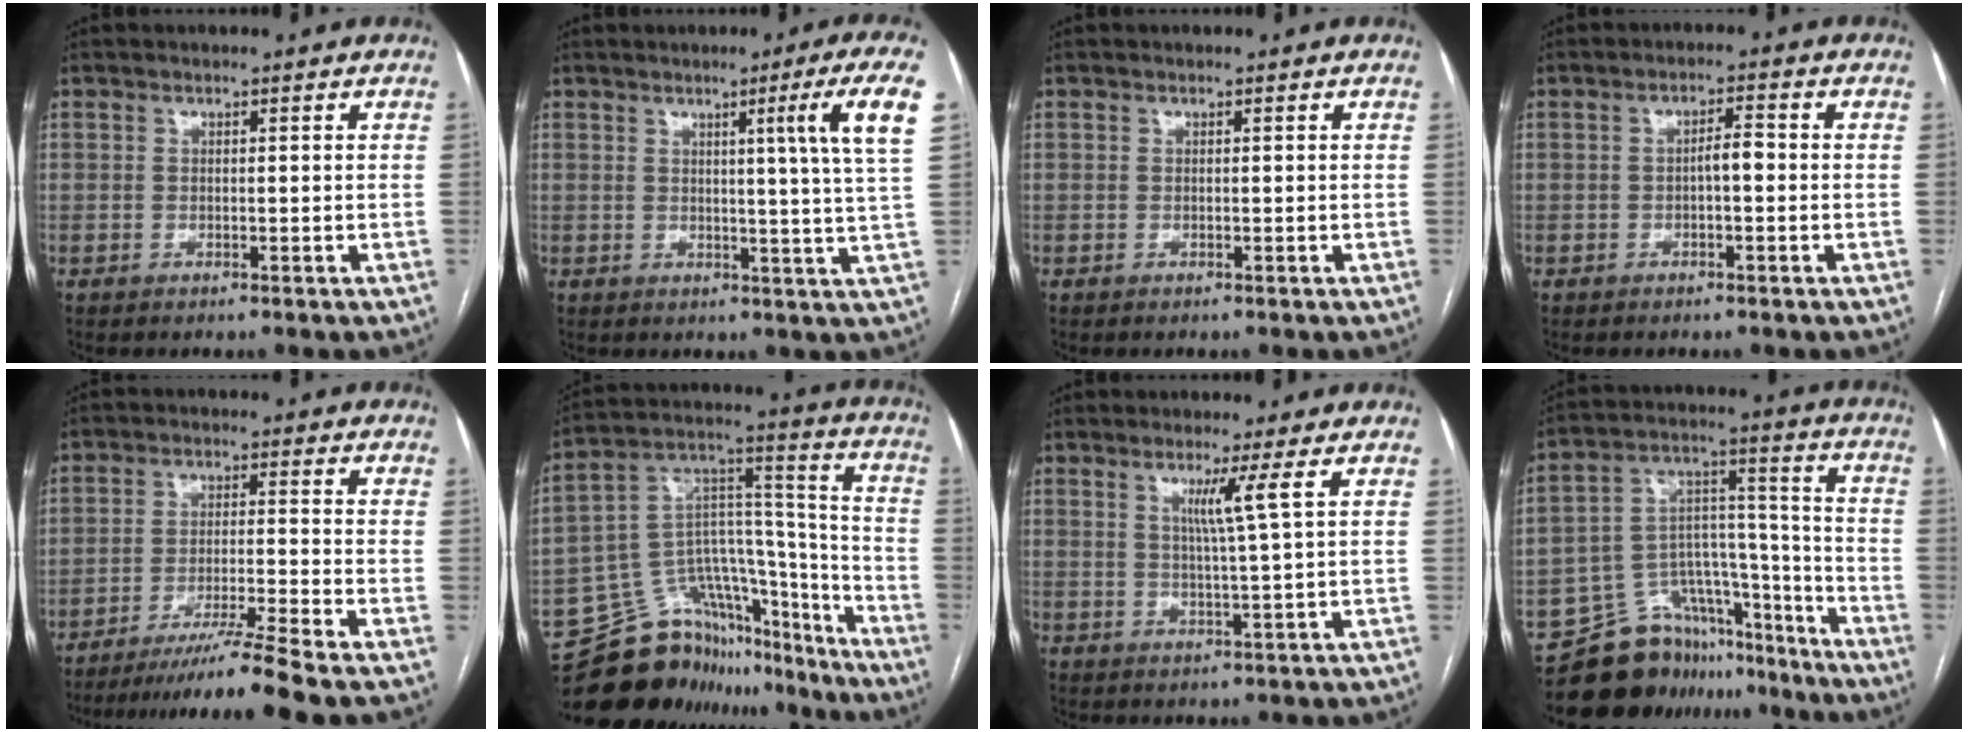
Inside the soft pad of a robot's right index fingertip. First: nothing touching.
{"total": 9.1, "force": [3.6, -2.6, 8.0], "torque": [-0.104, -0.013, 0.046]}
{"total": 0.0}
{"total": 2.4, "force": [-0.3, 0.7, 2.3], "torque": [-0.037, 0.009, -0.004]}
{"total": 9.4, "force": [-7.8, -3.1, 4.2], "torque": [-0.055, -0.029, -0.132]}
{"total": 23.0, "force": [-19.1, 10.2, 7.9], "torque": [-0.124, 0.064, -0.293]}
{"total": 4.3, "force": [1.7, -1.5, 3.6], "torque": [-0.068, -0.011, 0.033]}
{"total": 14.9, "force": [-13.0, 7.1, 2.2], "torque": [-0.024, 0.077, -0.206]}